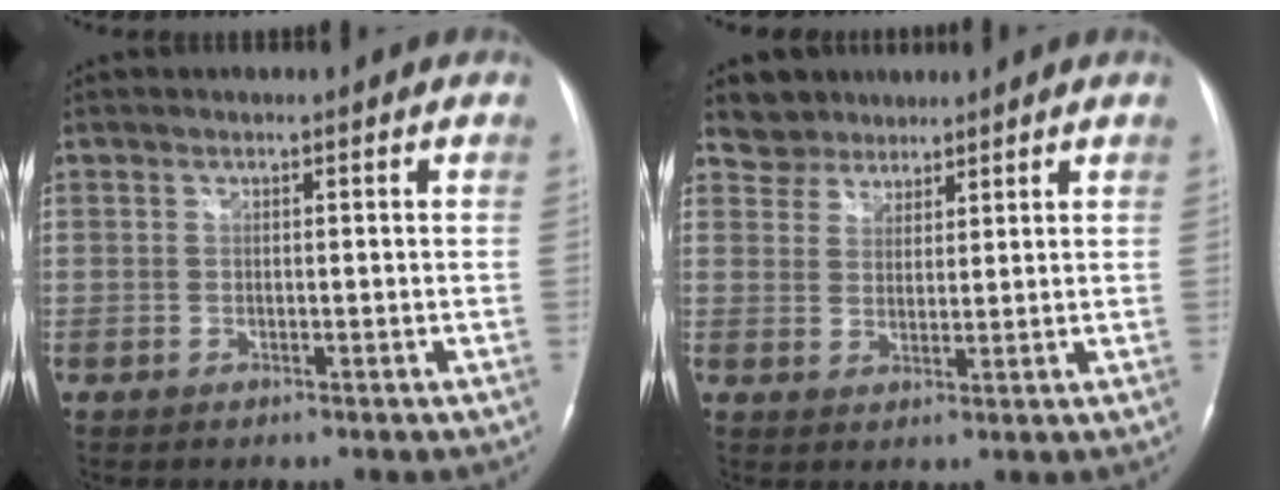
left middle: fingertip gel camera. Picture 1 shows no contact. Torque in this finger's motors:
{"motor_torque": [1.08, -1.06, 0.02, 0.00]}